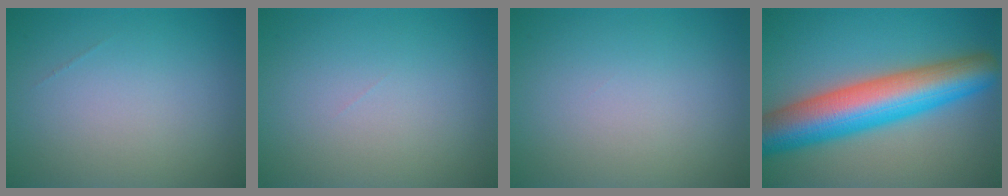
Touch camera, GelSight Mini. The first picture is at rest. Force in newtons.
{"total": 0.0}
{"total": 0.0}
{"total": 10.7, "press": 10.7, "slide": 0.3}